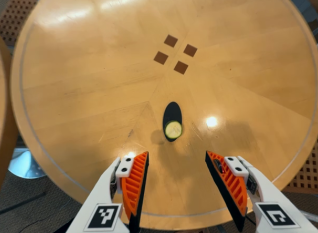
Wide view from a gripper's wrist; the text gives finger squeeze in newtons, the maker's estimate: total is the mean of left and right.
{"total": 0.0}